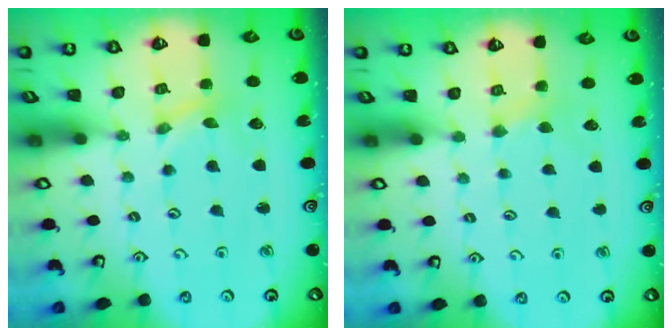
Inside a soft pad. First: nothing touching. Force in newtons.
{"total": 2.4, "press": 2.3, "slide": 0.3}